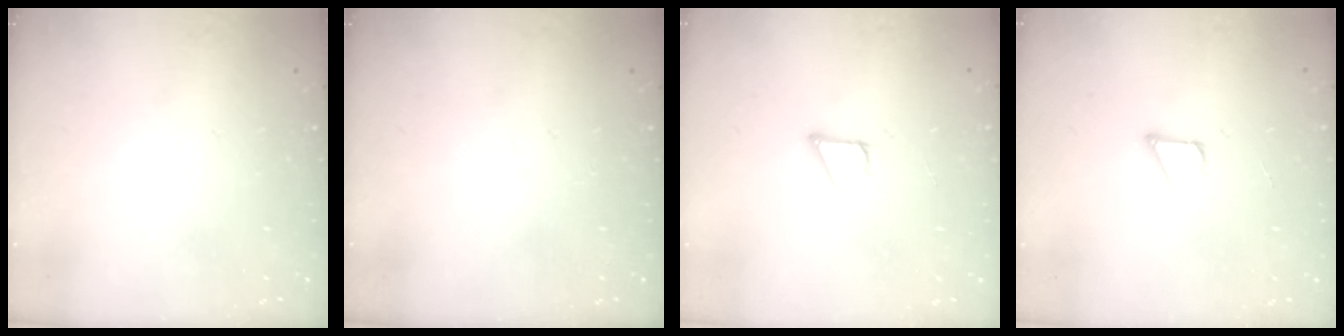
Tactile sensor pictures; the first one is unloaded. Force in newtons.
{"total": 0.0}
{"total": 3.2, "press": 3.2, "slide": 0.2}
{"total": 2.2, "press": 2.2, "slide": 0.2}